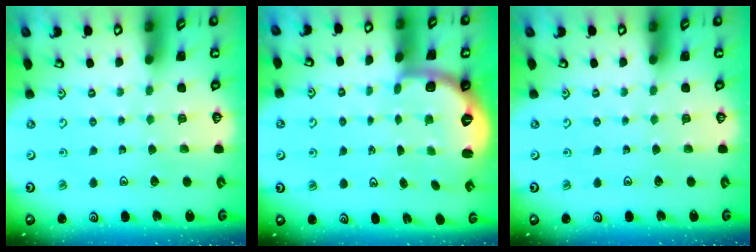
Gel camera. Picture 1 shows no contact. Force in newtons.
{"total": 2.7, "press": 1.7, "slide": 2.1}
{"total": 0.0}